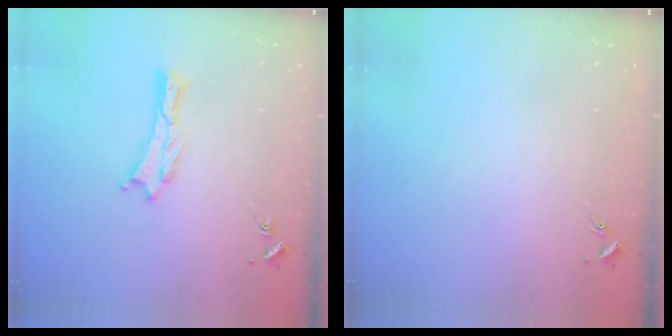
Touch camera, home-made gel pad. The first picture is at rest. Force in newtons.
{"total": 0.0}